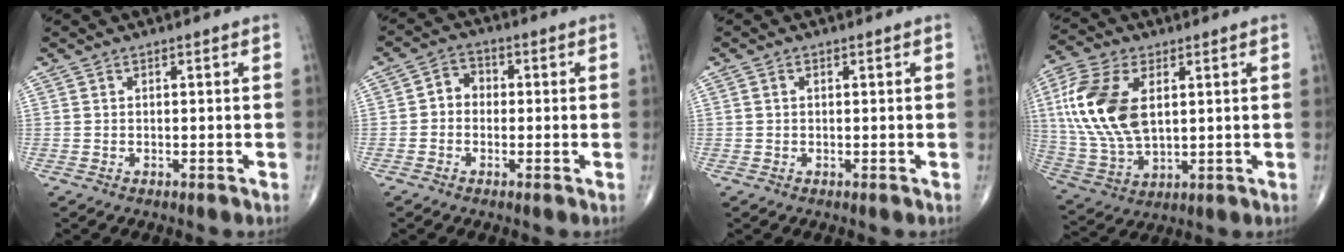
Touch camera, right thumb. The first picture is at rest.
{"total": 4.1, "force": [-0.4, 3.5, 2.1], "torque": [-0.011, 0.019, -0.020]}
{"total": 0.8, "force": [0.2, 0.6, 0.5], "torque": [-0.008, 0.002, 0.002]}
{"total": 17.1, "force": [3.6, 9.8, 13.6], "torque": [-0.286, -0.011, 0.071]}